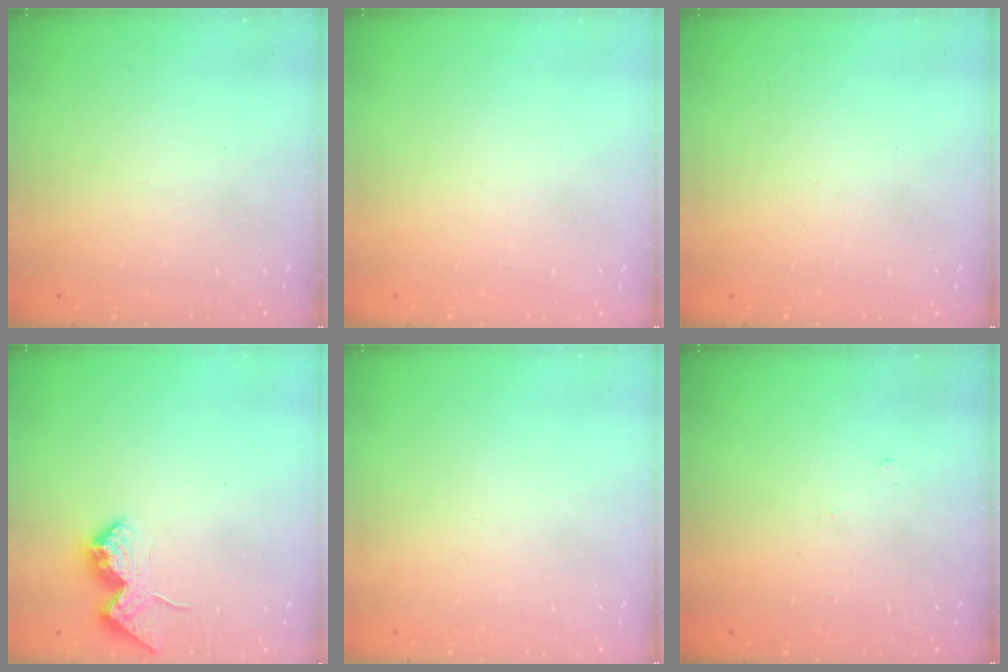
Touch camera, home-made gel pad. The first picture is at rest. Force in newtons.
{"total": 0.0}
{"total": 0.0}
{"total": 15.9, "press": 15.9, "slide": 0.9}
{"total": 0.0}
{"total": 4.6, "press": 4.6, "slide": 0.6}